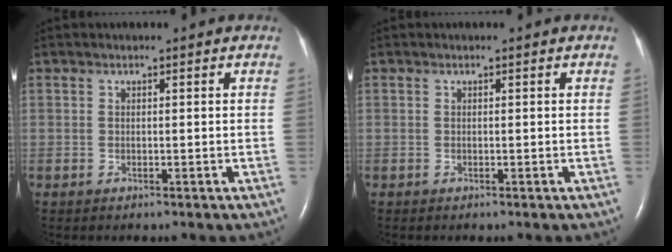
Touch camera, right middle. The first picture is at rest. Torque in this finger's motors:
{"motor_torque": [0.03, 0.00, -0.03, -0.01]}